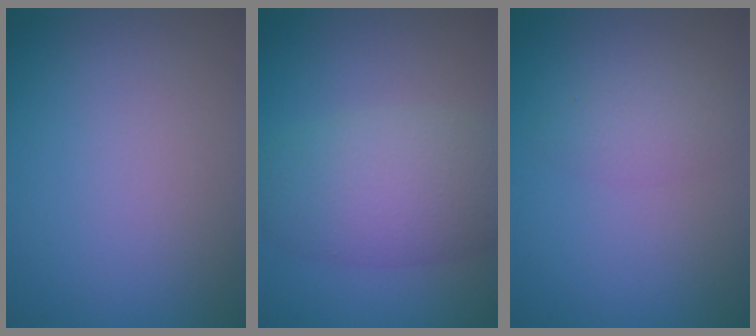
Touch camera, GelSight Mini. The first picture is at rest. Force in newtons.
{"total": 6.4, "press": 6.4, "slide": 0.3}
{"total": 1.8, "press": 1.8, "slide": 0.0}